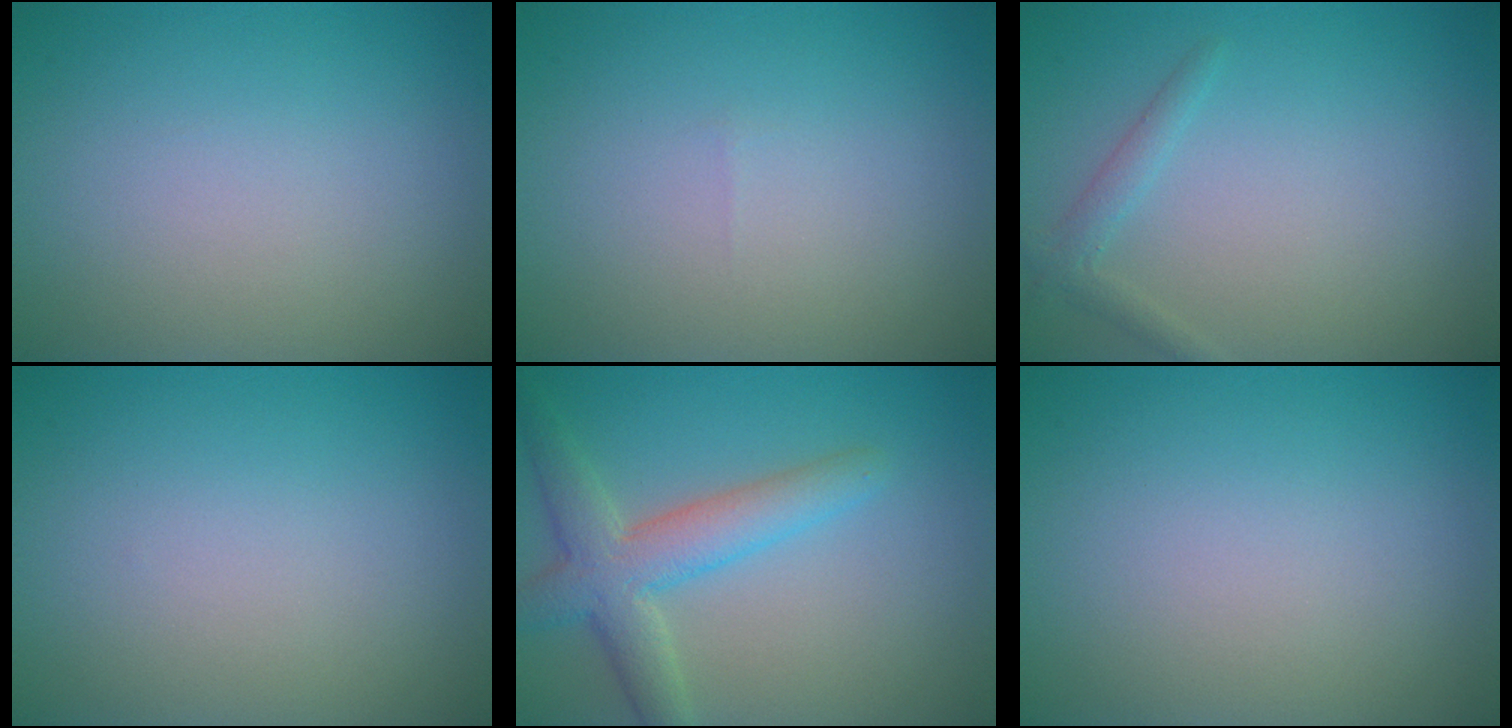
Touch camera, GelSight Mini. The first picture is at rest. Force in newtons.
{"total": 0.0}
{"total": 1.4, "press": 1.4, "slide": 0.0}
{"total": 0.0}
{"total": 4.8, "press": 4.8, "slide": 0.2}
{"total": 0.0}